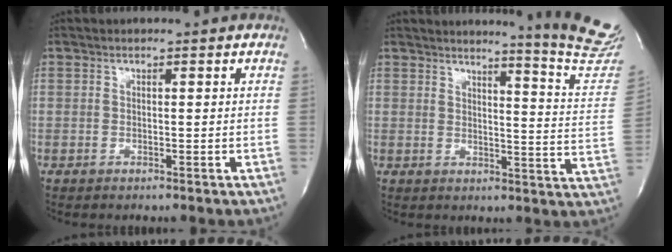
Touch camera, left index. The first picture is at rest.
{"total": 13.7, "force": [13.1, -2.1, 3.6], "torque": [-0.045, -0.132, 0.129]}